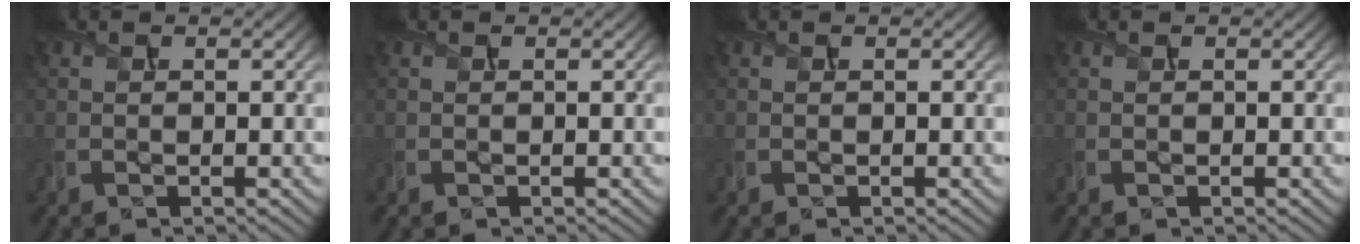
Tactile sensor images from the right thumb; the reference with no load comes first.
{"total": 0.0}
{"total": 0.0}
{"total": 0.0}